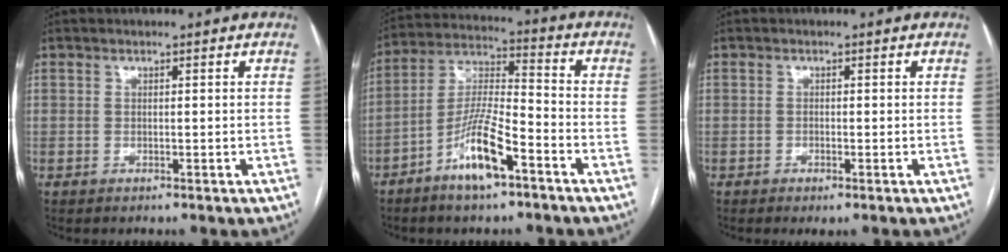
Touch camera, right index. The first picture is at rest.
{"total": 11.0, "force": [-6.1, 2.0, 9.0], "torque": [-0.183, -0.001, -0.116]}
{"total": 1.2, "force": [-0.7, 0.3, 1.0], "torque": [-0.015, -0.001, -0.009]}